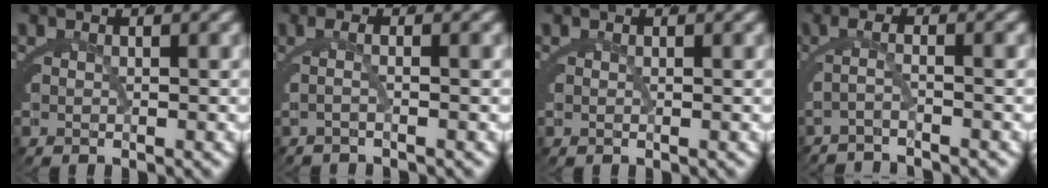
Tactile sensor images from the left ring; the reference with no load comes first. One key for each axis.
{"total": 2.3, "fx": -0.5, "fy": -0.3, "fz": 2.2, "tx": -0.038, "ty": 0.007, "tz": -0.010}
{"total": 0.5, "fx": 0.3, "fy": 0.3, "fz": 0.4, "tx": -0.006, "ty": 0.005, "tz": 0.002}
{"total": 2.6, "fx": -1.8, "fy": 0.0, "fz": 1.9, "tx": -0.042, "ty": -0.009, "tz": -0.023}